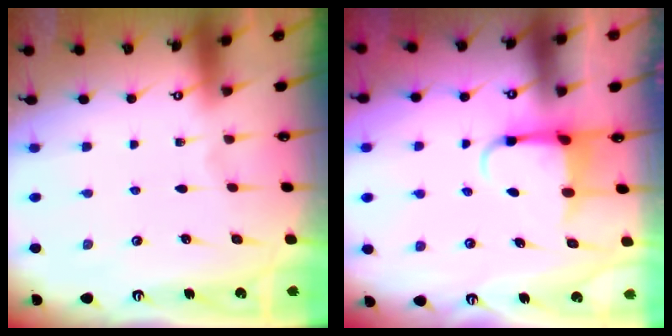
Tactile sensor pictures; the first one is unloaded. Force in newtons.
{"total": 3.9, "press": 3.8, "slide": 0.7}